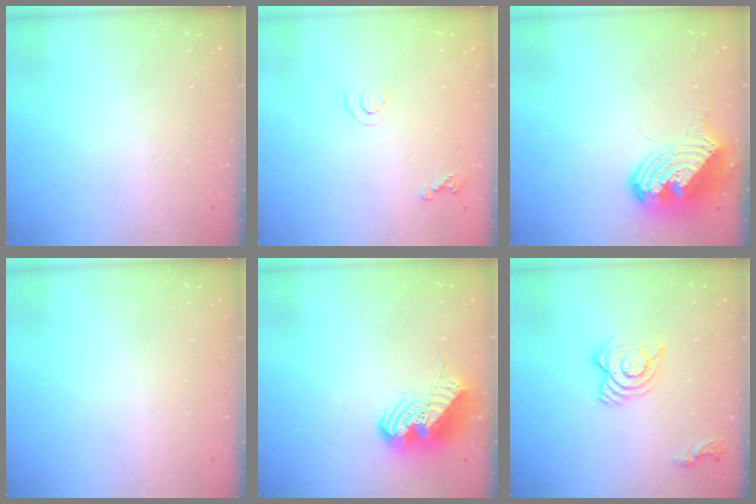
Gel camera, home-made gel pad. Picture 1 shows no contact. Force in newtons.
{"total": 5.7, "press": 5.7, "slide": 0.7}
{"total": 13.5, "press": 13.5, "slide": 1.5}
{"total": 0.0}
{"total": 11.4, "press": 11.3, "slide": 1.5}
{"total": 11.0, "press": 10.9, "slide": 1.0}